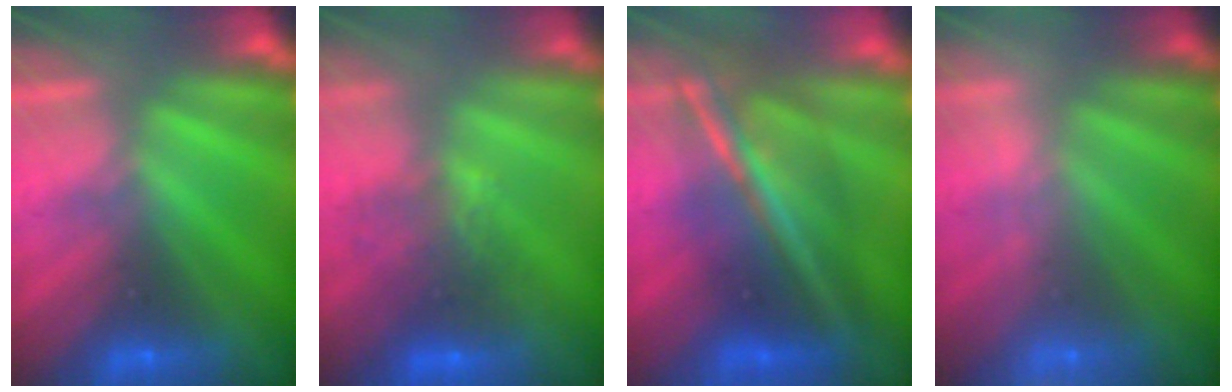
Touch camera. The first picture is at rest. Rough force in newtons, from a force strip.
{"total": 7.1}
{"total": 7.8}
{"total": 2.0}